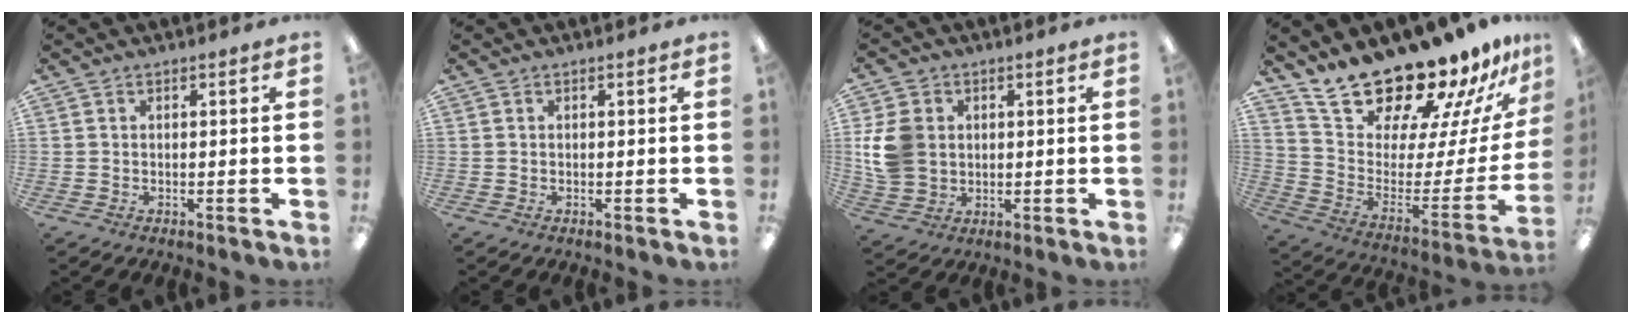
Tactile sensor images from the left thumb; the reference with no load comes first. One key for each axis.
{"total": 0.0}
{"total": 10.5, "fx": 1.5, "fy": 8.8, "fz": 5.5, "tx": -0.127, "ty": 0.012, "tz": 0.030}
{"total": 19.3, "fx": 18.5, "fy": 3.4, "fz": 4.4, "tx": -0.081, "ty": -0.172, "tz": 0.319}